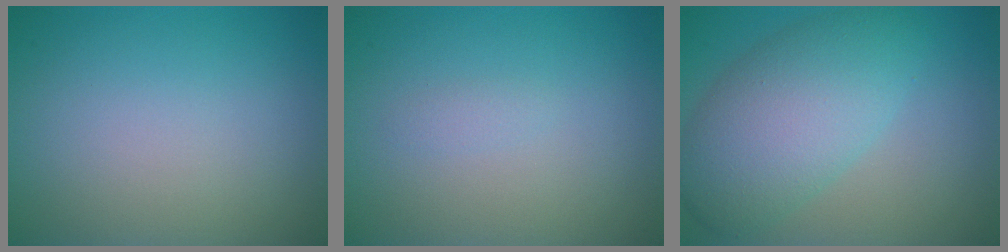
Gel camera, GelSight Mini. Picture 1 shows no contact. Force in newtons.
{"total": 0.6, "press": 0.6, "slide": 0.1}
{"total": 7.2, "press": 7.2, "slide": 0.2}